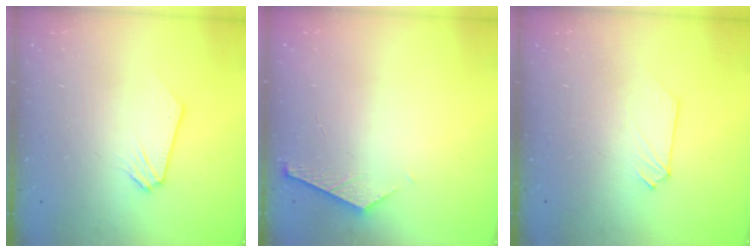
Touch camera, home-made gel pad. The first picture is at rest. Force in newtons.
{"total": 4.0, "press": 4.0, "slide": 0.3}
{"total": 0.0}